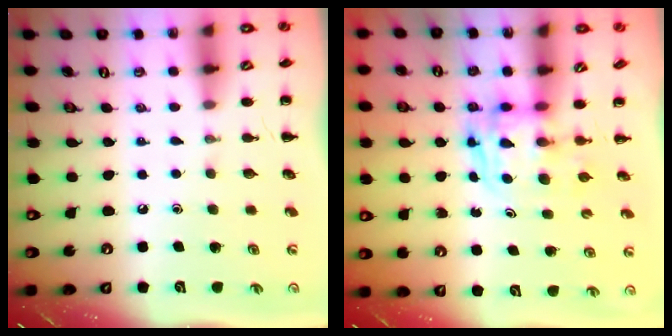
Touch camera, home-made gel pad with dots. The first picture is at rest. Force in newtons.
{"total": 2.7, "press": 2.7, "slide": 0.2}